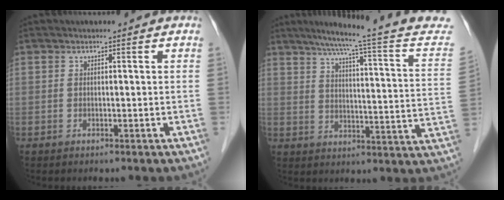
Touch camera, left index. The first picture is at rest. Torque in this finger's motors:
{"motor_torque": [-0.05, -1.15, 0.02, 0.01]}